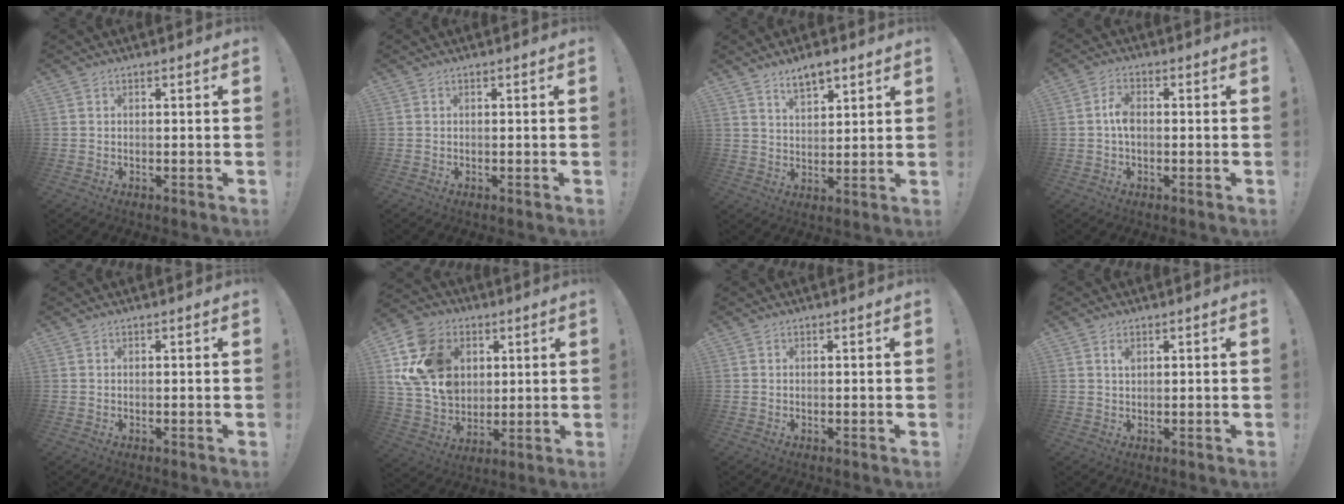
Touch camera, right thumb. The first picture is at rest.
{"total": 0.0}
{"total": 6.9, "force": [5.0, 3.1, 3.6], "torque": [-0.052, -0.024, 0.089]}
{"total": 4.8, "force": [-0.2, 2.8, 3.9], "torque": [-0.069, 0.013, -0.003]}
{"total": 0.0}
{"total": 19.5, "force": [5.3, 15.1, 11.0], "torque": [-0.203, -0.012, 0.107]}
{"total": 0.0}
{"total": 1.7, "force": [1.0, 0.9, 1.1], "torque": [-0.014, -0.003, 0.016]}